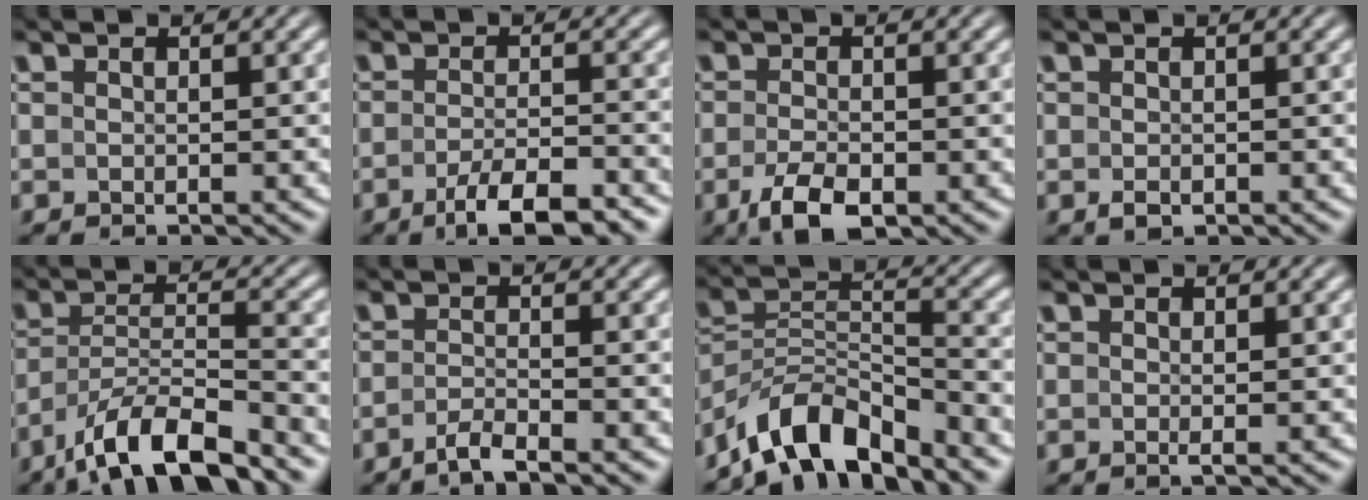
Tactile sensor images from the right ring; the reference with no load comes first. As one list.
[{"total": 5.3, "force": [-3.9, 0.9, 3.5], "torque": [-0.053, -0.010, -0.058]}, {"total": 4.3, "force": [-2.7, 1.7, 2.9], "torque": [-0.054, -0.017, -0.036]}, {"total": 1.0, "force": [-0.8, 0.3, 0.6], "torque": [-0.010, -0.010, -0.004]}, {"total": 6.7, "force": [-4.5, 2.5, 4.2], "torque": [-0.075, -0.022, -0.064]}, {"total": 2.4, "force": [-2.1, -0.3, 1.1], "torque": [-0.018, -0.002, -0.037]}, {"total": 8.0, "force": [-5.4, 4.1, 4.2], "torque": [-0.085, -0.030, -0.077]}, {"total": 0.5, "force": [0.0, -0.3, 0.5], "torque": [-0.009, -0.002, 0.000]}]